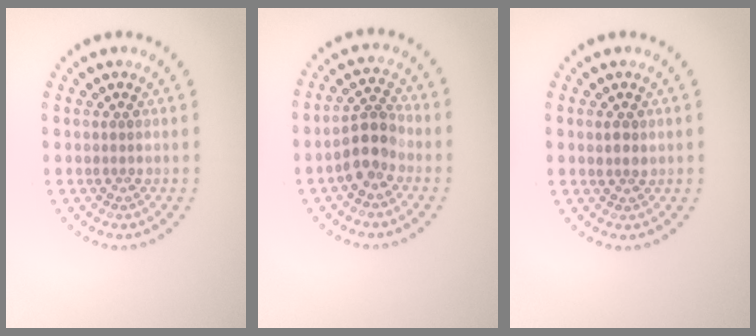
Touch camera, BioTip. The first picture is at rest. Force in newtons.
{"total": 3.6, "press": 3.4, "slide": 1.4}
{"total": 1.2, "press": 1.1, "slide": 0.4}